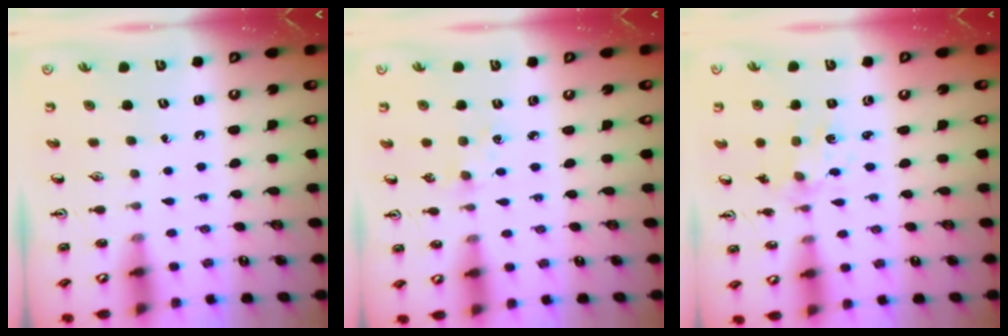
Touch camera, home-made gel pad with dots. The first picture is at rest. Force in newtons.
{"total": 1.7, "press": 1.7, "slide": 0.3}
{"total": 2.4, "press": 2.2, "slide": 0.8}